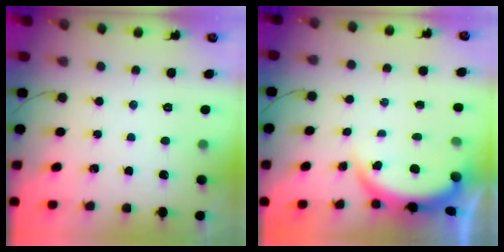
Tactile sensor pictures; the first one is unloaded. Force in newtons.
{"total": 3.9, "press": 3.8, "slide": 1.2}